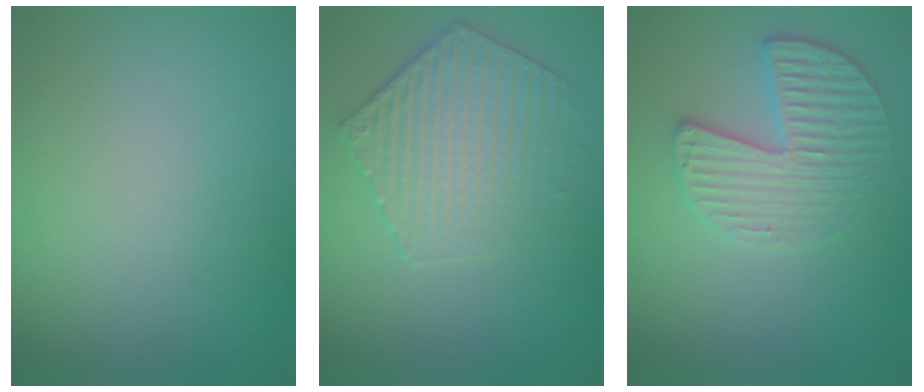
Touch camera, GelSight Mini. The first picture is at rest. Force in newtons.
{"total": 3.8, "press": 3.8, "slide": 0.2}
{"total": 3.3, "press": 3.3, "slide": 0.6}